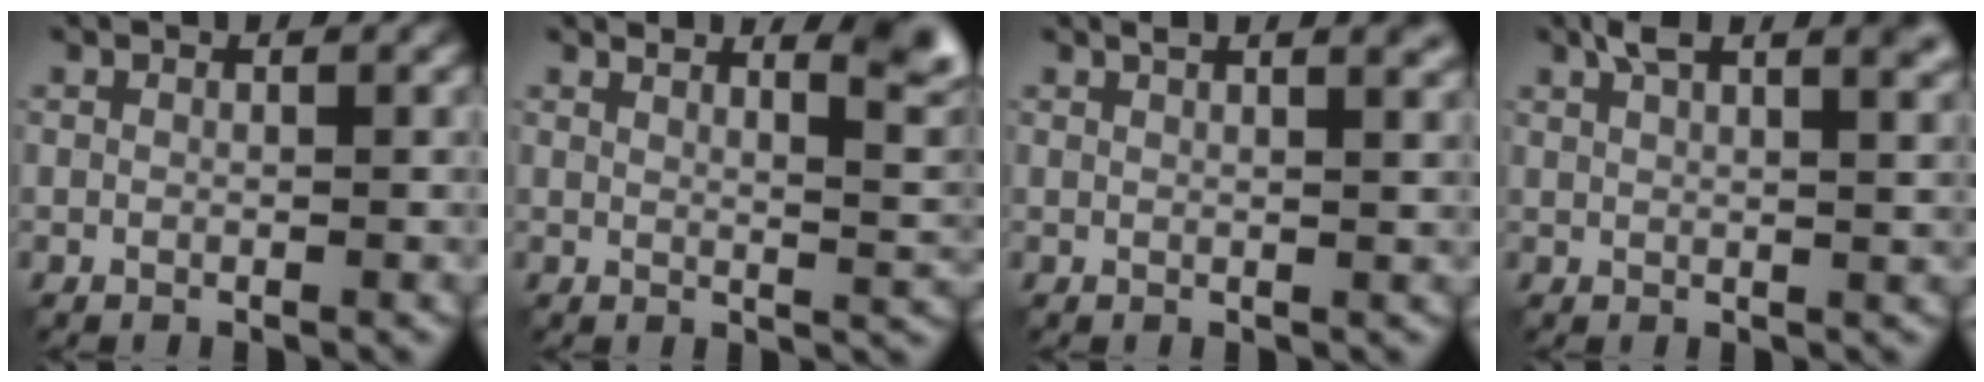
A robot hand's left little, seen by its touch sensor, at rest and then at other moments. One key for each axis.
{"total": 5.1, "fx": 3.6, "fy": 1.1, "fz": 3.5, "tx": -0.030, "ty": 0.011, "tz": 0.053}
{"total": 4.8, "fx": 2.8, "fy": 2.0, "fz": 3.3, "tx": -0.015, "ty": 0.028, "tz": 0.008}
{"total": 6.1, "fx": 3.4, "fy": 2.1, "fz": 4.6, "tx": -0.053, "ty": 0.026, "tz": 0.042}